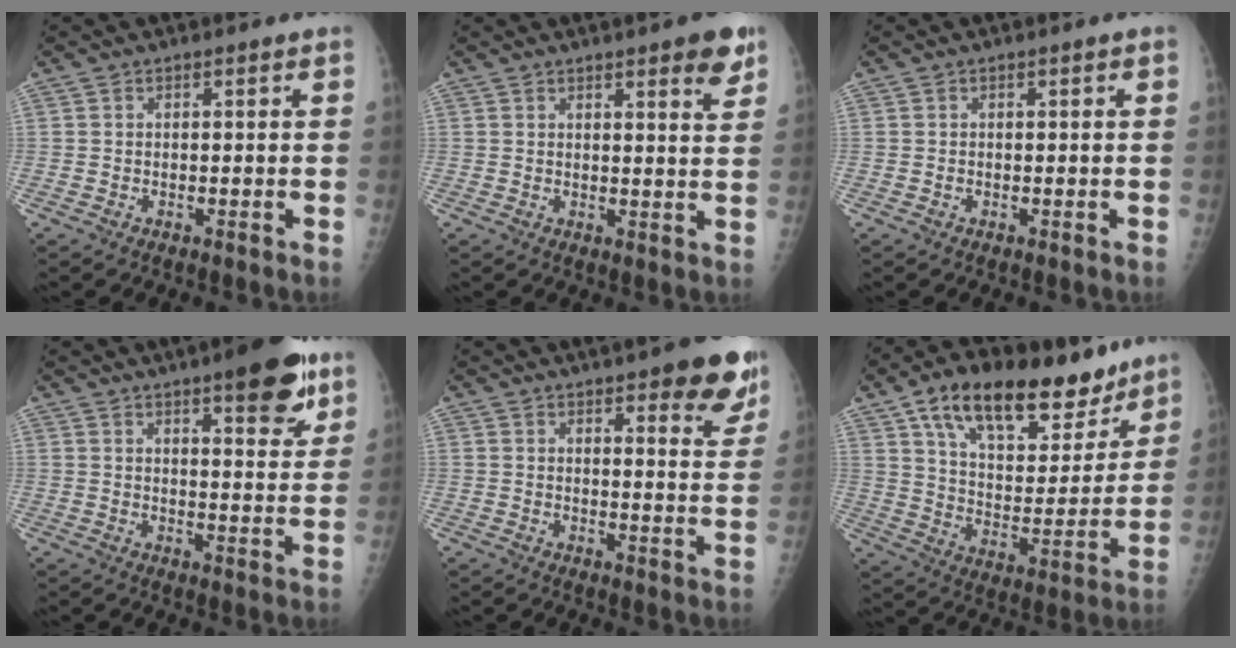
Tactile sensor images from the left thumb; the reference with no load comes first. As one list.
[{"total": 6.3, "force": [4.0, 1.5, 4.7], "torque": [-0.042, -0.019, 0.047]}, {"total": 0.0}, {"total": 12.2, "force": [7.4, 3.5, 9.0], "torque": [-0.084, -0.035, 0.097]}, {"total": 12.7, "force": [8.1, 3.7, 9.0], "torque": [-0.069, -0.040, 0.097]}, {"total": 23.8, "force": [15.7, 11.1, 14.1], "torque": [-0.177, -0.048, 0.257]}]